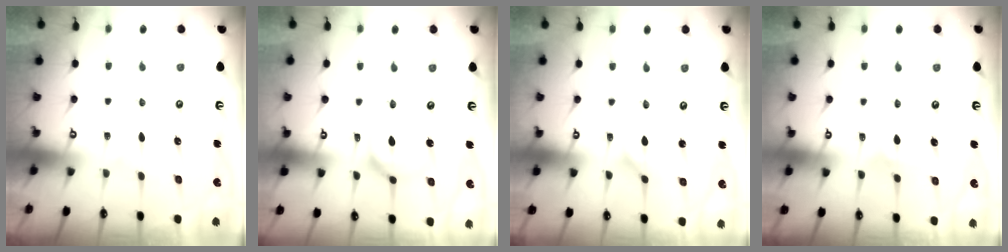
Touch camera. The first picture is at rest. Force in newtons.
{"total": 9.7, "press": 9.6, "slide": 0.9}
{"total": 1.2, "press": 1.1, "slide": 0.2}
{"total": 4.7, "press": 4.7, "slide": 0.5}